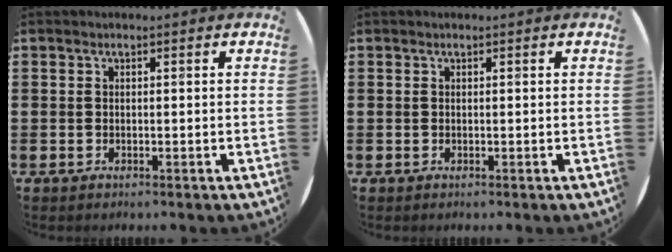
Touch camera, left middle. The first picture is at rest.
{"total": 0.0}